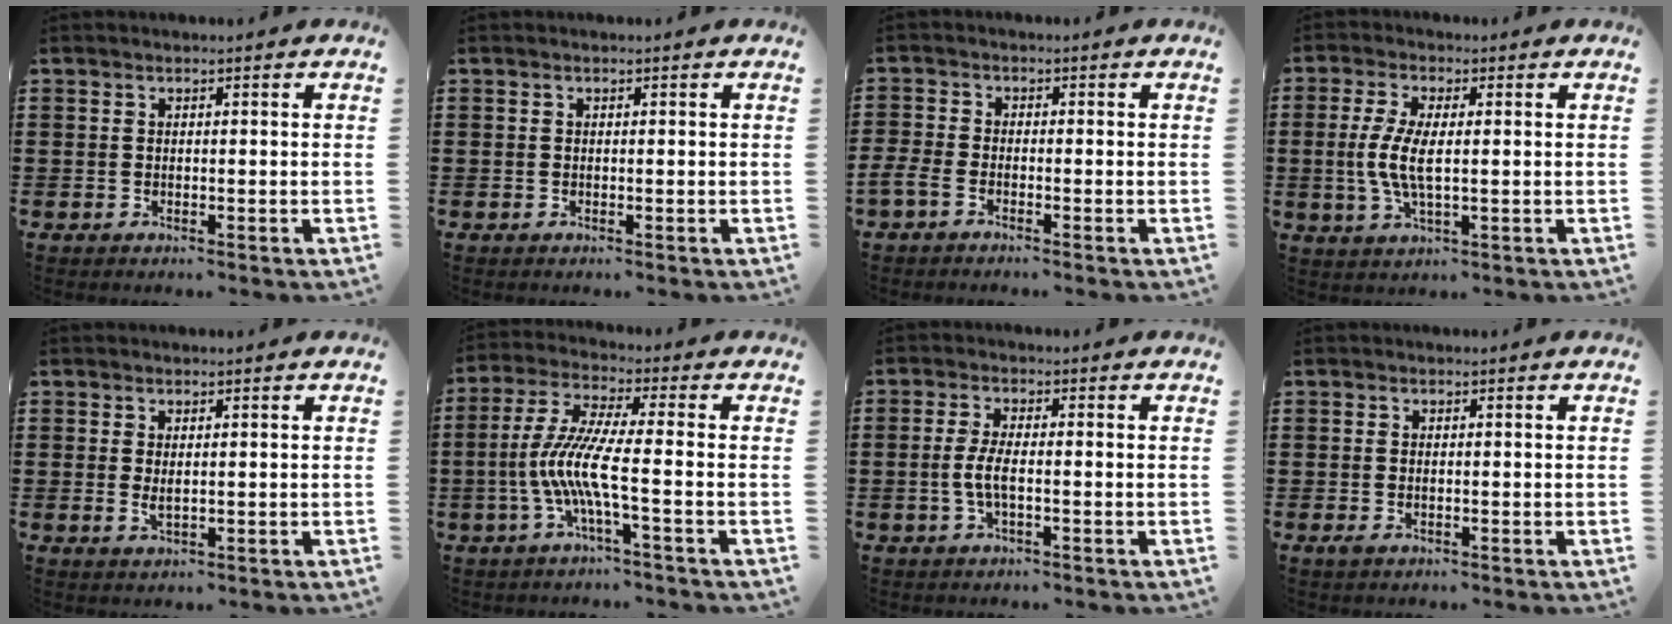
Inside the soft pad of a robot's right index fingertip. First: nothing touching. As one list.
[{"total": 0.0}, {"total": 2.1, "force": [-1.7, 0.4, 1.1], "torque": [-0.035, -0.003, -0.037]}, {"total": 6.2, "force": [0.1, 2.3, 5.8], "torque": [-0.128, -0.002, -0.005]}, {"total": 1.9, "force": [0.4, 0.7, 1.8], "torque": [-0.034, 0.001, 0.007]}, {"total": 8.5, "force": [-2.4, 0.4, 8.2], "torque": [-0.190, -0.020, -0.059]}, {"total": 4.0, "force": [-0.8, 1.1, 3.7], "torque": [-0.096, -0.008, -0.025]}, {"total": 0.7, "force": [-0.1, 0.3, 0.7], "torque": [-0.015, -0.001, -0.001]}]